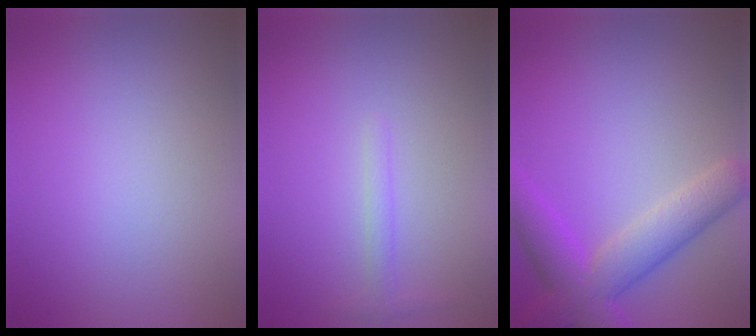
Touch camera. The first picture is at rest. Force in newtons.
{"total": 1.1, "press": 1.1, "slide": 0.0}
{"total": 6.3, "press": 6.3, "slide": 0.3}